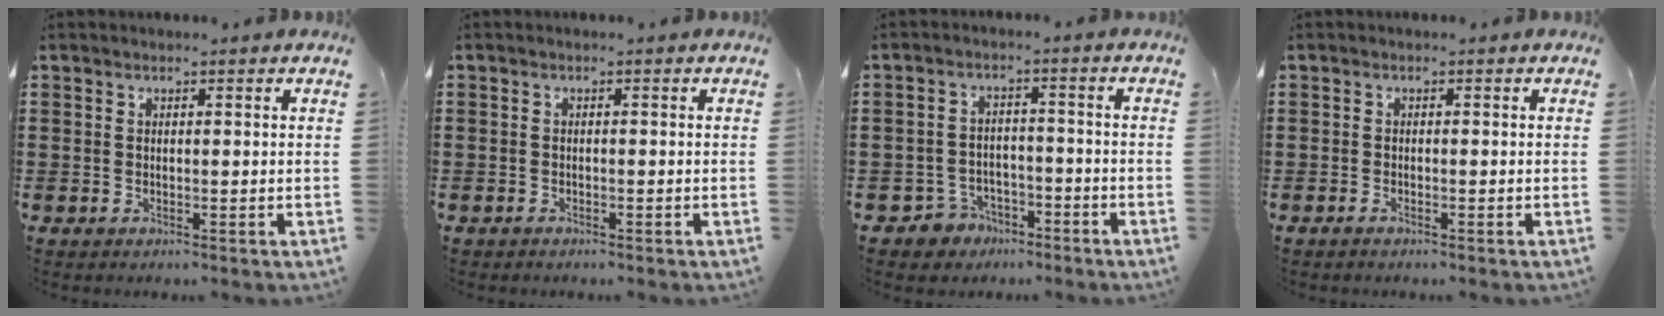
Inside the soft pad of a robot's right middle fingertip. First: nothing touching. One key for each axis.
{"total": 0.8, "fx": -0.8, "fy": 0.3, "fz": 0.1, "tx": -0.001, "ty": 0.001, "tz": -0.017}
{"total": 3.8, "fx": -3.4, "fy": 1.8, "fz": 0.2, "tx": -0.020, "ty": 0.003, "tz": -0.073}
{"total": 0.6, "fx": -0.5, "fy": 0.1, "fz": 0.4, "tx": -0.008, "ty": -0.003, "tz": -0.009}